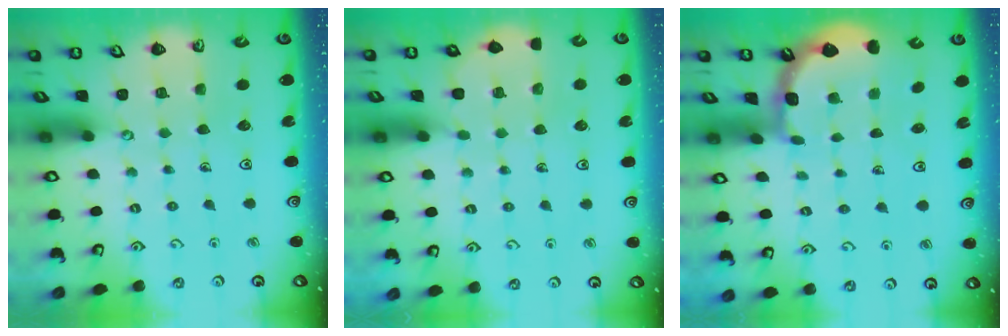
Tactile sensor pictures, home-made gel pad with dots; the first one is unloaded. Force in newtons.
{"total": 1.6, "press": 1.5, "slide": 0.3}
{"total": 1.9, "press": 1.9, "slide": 0.2}